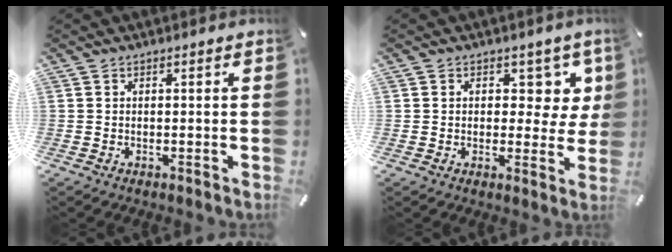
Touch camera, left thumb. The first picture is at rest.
{"total": 7.1, "force": [3.1, 5.1, 3.9], "torque": [-0.033, -0.017, 0.050]}